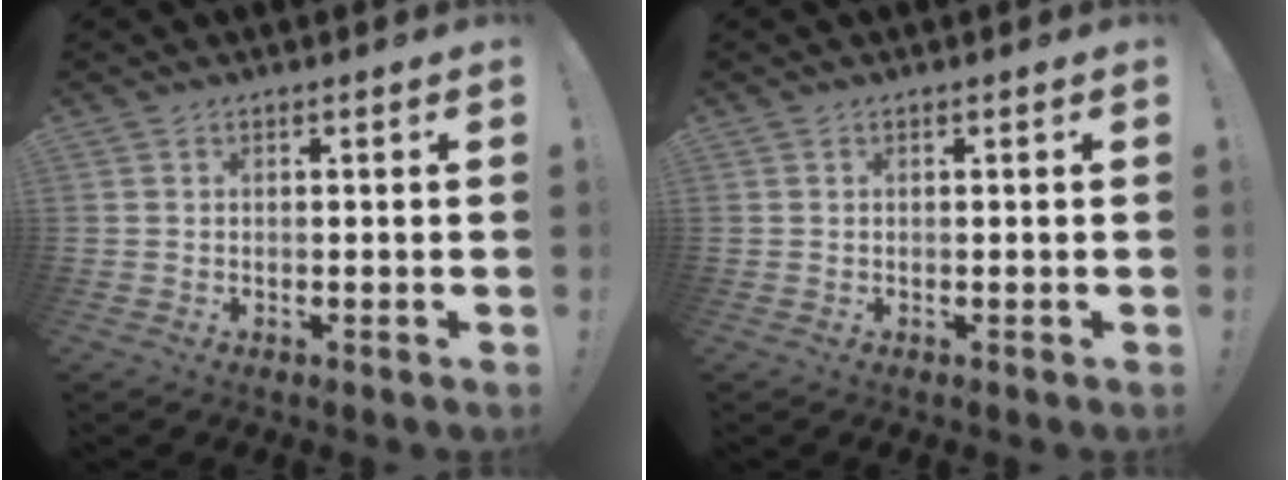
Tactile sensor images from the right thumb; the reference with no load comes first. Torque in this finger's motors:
{"motor_torque": [0.00, 0.00, 0.06, -0.07, 0.01]}